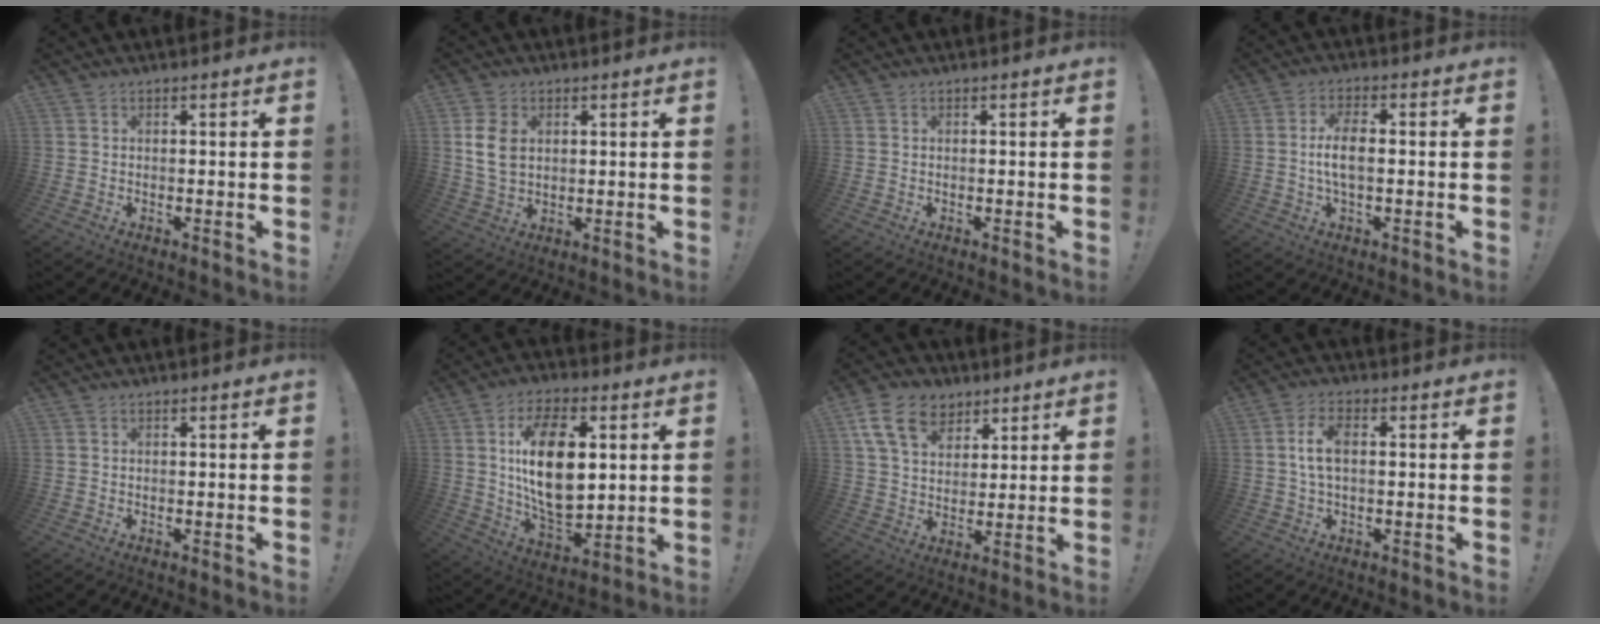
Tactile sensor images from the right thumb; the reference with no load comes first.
{"total": 7.7, "force": [1.8, 5.5, 5.1], "torque": [-0.097, 0.000, 0.033]}
{"total": 0.0}
{"total": 7.0, "force": [-0.6, 2.7, 6.4], "torque": [-0.131, 0.003, -0.015]}
{"total": 0.0}
{"total": 19.6, "force": [4.0, 10.9, 15.8], "torque": [-0.290, -0.012, 0.063]}
{"total": 14.5, "force": [7.7, 9.8, 7.3], "torque": [-0.129, -0.029, 0.151]}
{"total": 6.2, "force": [0.6, 3.0, 5.4], "torque": [-0.111, 0.005, 0.008]}